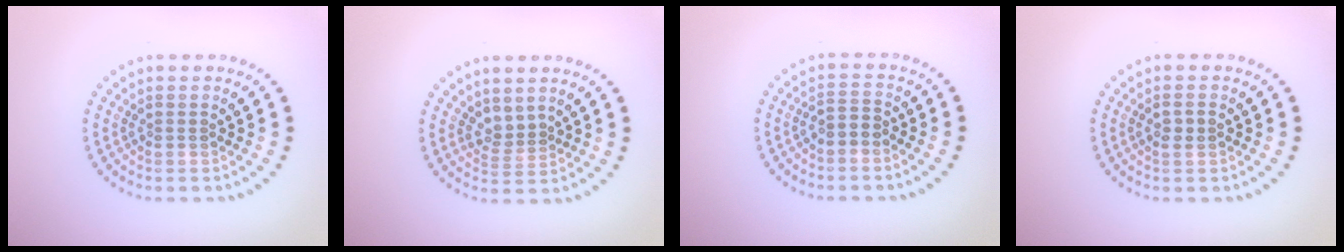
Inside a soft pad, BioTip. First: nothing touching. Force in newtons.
{"total": 1.6, "press": 1.1, "slide": 1.1}
{"total": 1.7, "press": 1.4, "slide": 0.9}
{"total": 1.1, "press": 1.1, "slide": 0.2}